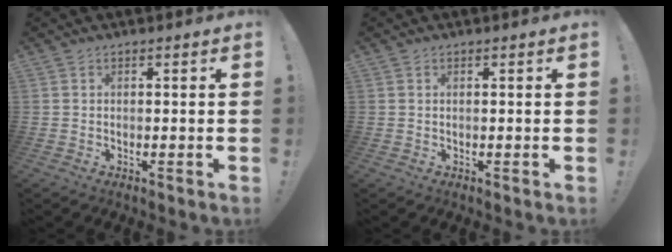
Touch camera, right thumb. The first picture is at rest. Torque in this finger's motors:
{"motor_torque": [-0.33, -0.20, -0.01, -0.15, -0.01]}